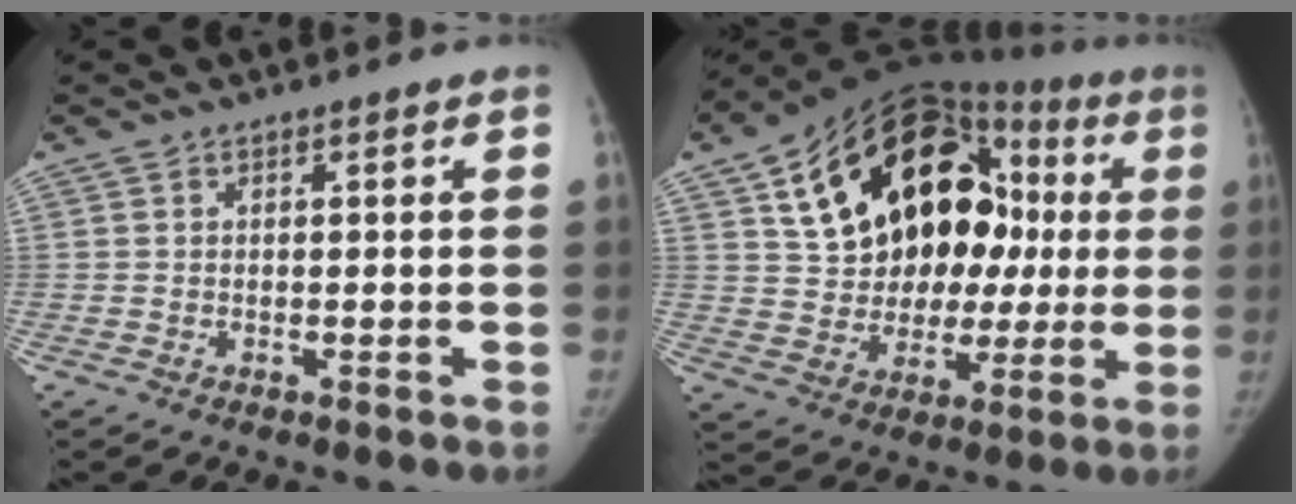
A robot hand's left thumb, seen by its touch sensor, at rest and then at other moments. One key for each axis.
{"total": 27.7, "fx": 6.2, "fy": 17.8, "fz": 20.3, "tx": -0.270, "ty": 0.046, "tz": 0.106}